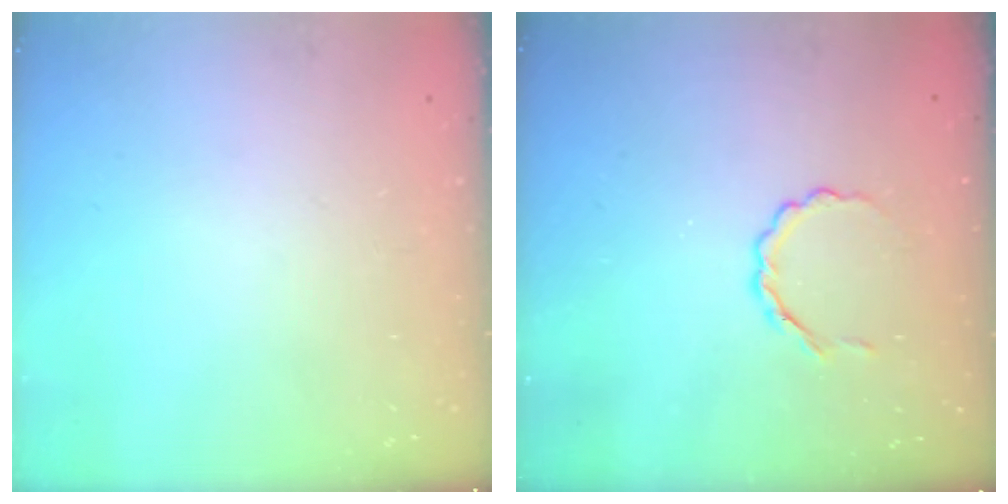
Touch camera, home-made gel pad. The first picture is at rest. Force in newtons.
{"total": 3.5, "press": 3.4, "slide": 1.1}